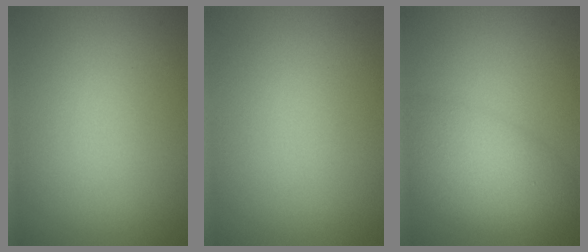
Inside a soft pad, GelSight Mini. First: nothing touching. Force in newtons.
{"total": 0.0}
{"total": 6.2, "press": 6.2, "slide": 0.4}